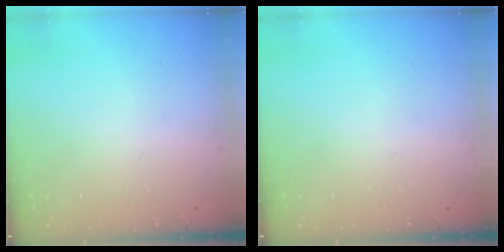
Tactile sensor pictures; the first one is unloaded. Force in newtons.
{"total": 0.0}